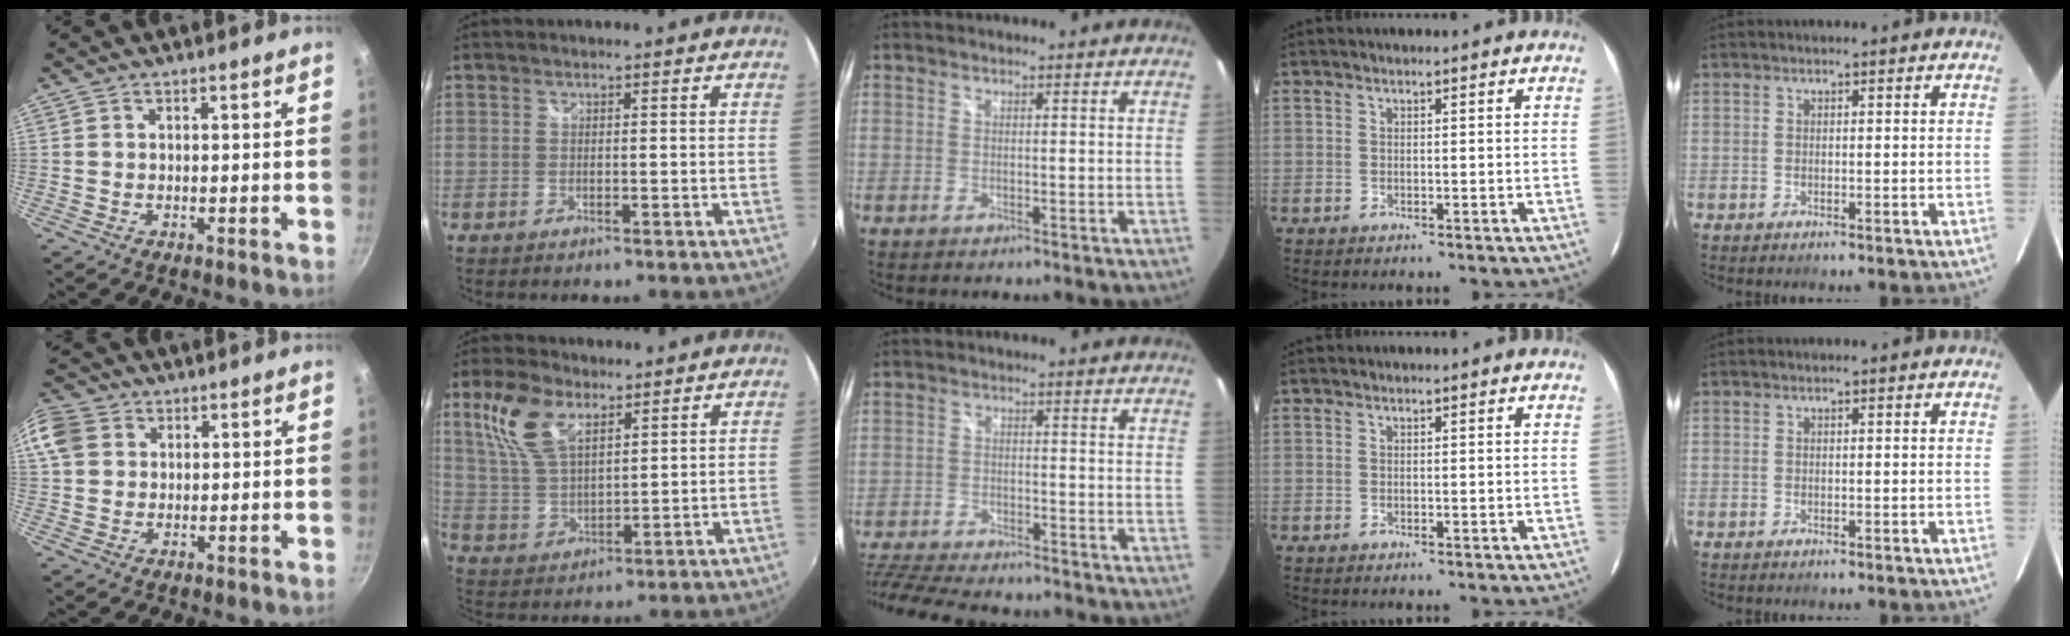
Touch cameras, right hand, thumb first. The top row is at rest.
{"thumb": {"total": 7.4, "force": [2.1, 6.1, 3.6], "torque": [-0.061, 0.005, 0.028]}, "index": {"total": 11.3, "force": [6.1, 5.7, 7.6], "torque": [-0.156, 0.018, 0.129]}, "middle": {"total": 14.6, "force": [-12.6, 3.8, 6.3], "torque": [-0.158, -0.026, -0.213]}}